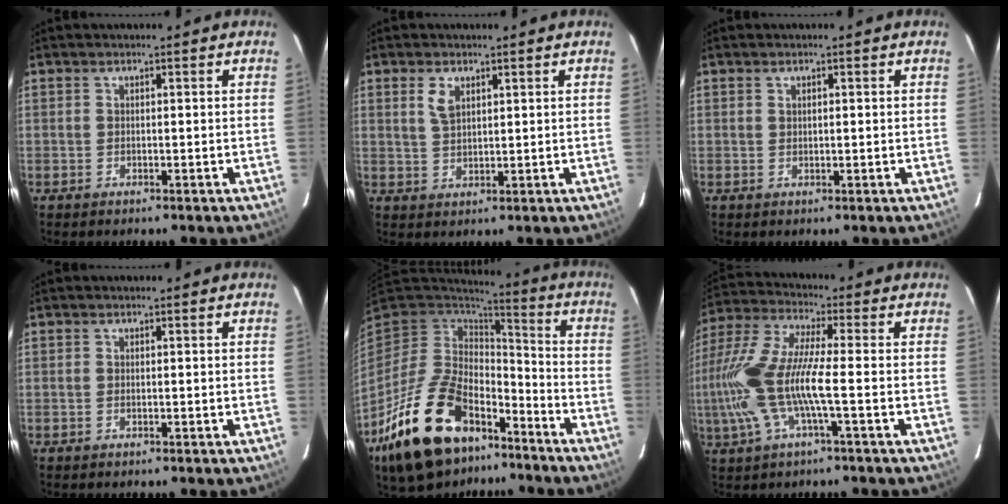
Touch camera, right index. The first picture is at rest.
{"total": 3.5, "force": [1.7, 1.9, 2.4], "torque": [-0.046, 0.003, 0.034]}
{"total": 0.8, "force": [0.3, 0.3, 0.6], "torque": [-0.011, 0.004, 0.006]}
{"total": 0.0}
{"total": 24.9, "force": [-15.0, 13.4, 14.7], "torque": [-0.298, -0.010, -0.236]}
{"total": 15.7, "force": [-2.9, 2.6, 15.2], "torque": [-0.303, -0.007, -0.058]}